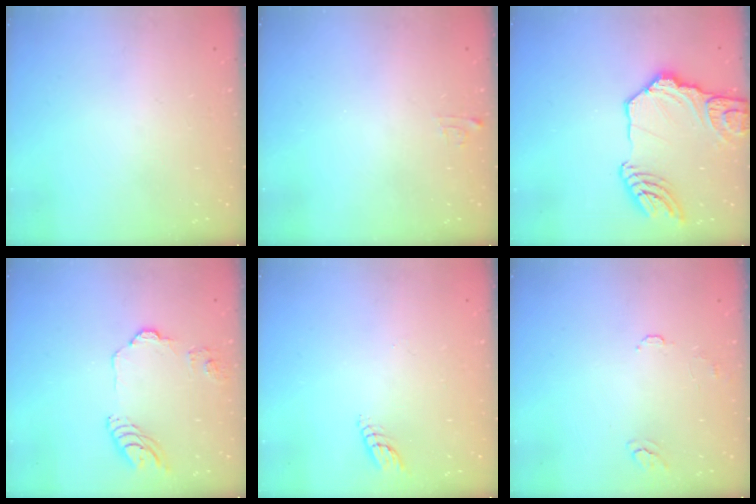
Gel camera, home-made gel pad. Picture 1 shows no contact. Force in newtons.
{"total": 4.2, "press": 4.2, "slide": 0.4}
{"total": 18.3, "press": 18.2, "slide": 2.1}
{"total": 11.4, "press": 11.3, "slide": 1.6}
{"total": 3.8, "press": 3.8, "slide": 0.3}
{"total": 6.8, "press": 6.7, "slide": 0.7}